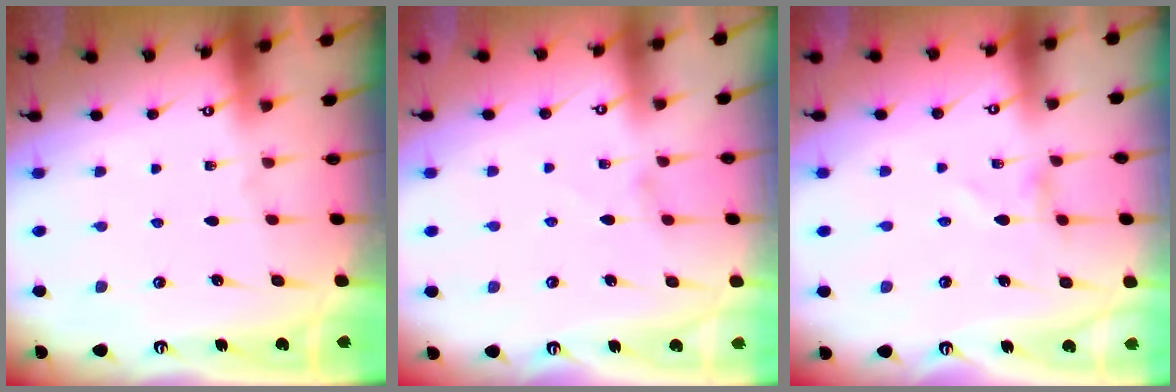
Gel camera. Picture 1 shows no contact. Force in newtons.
{"total": 0.5, "press": 0.5, "slide": 0.3}
{"total": 0.0}